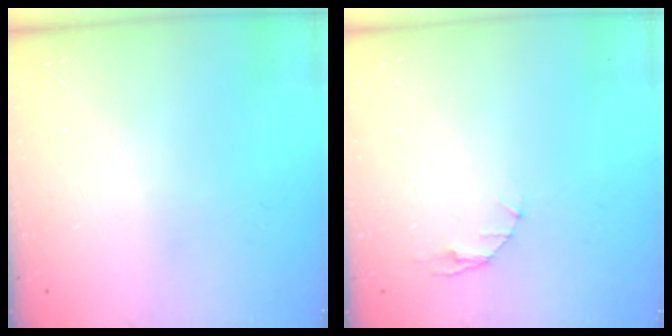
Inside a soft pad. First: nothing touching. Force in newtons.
{"total": 2.9, "press": 2.9, "slide": 0.4}